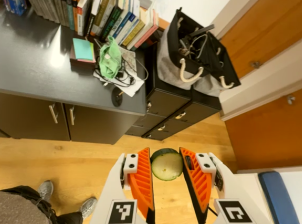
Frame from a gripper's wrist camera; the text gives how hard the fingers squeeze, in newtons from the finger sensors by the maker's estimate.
{"total": 6.7, "left": 7.6, "right": 5.9}